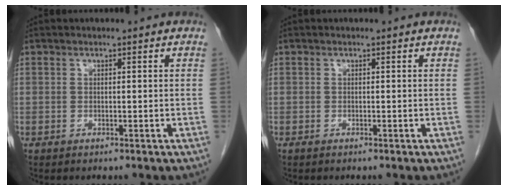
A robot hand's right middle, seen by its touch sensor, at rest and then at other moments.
{"total": 0.0}